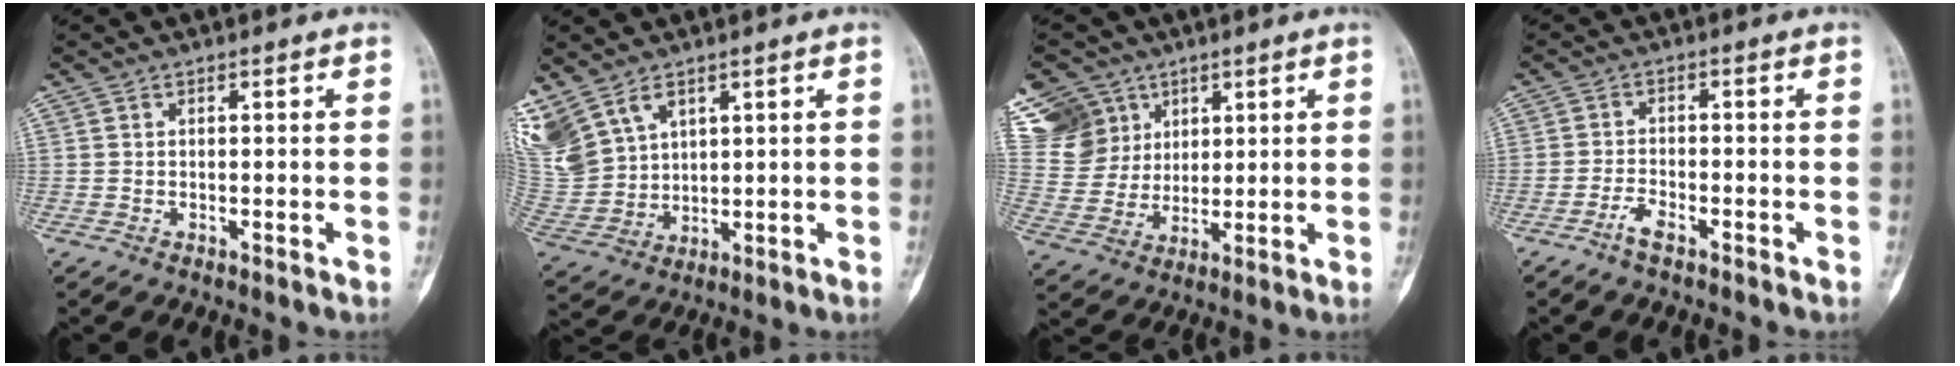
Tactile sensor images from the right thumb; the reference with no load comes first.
{"total": 15.3, "force": [8.0, 10.3, 8.1], "torque": [-0.199, -0.006, 0.186]}
{"total": 14.3, "force": [7.8, 11.5, 3.6], "torque": [-0.048, -0.010, 0.165]}
{"total": 2.9, "force": [-2.2, 0.9, 1.7], "torque": [-0.038, 0.013, -0.046]}